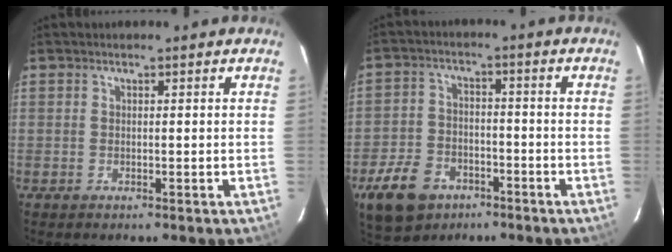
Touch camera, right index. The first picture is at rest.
{"total": 12.0, "force": [-6.9, 8.0, 5.5], "torque": [-0.149, 0.009, -0.107]}